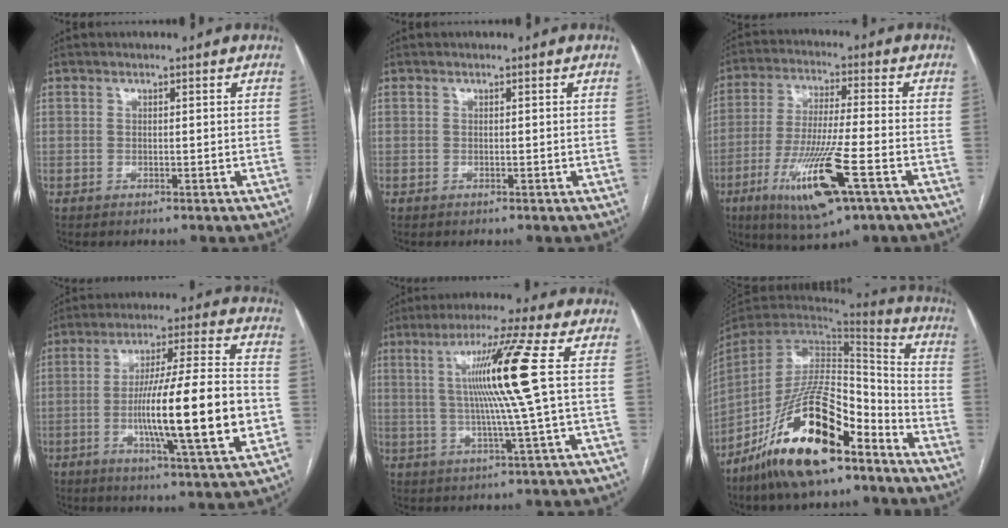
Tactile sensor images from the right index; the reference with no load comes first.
{"total": 0.0}
{"total": 14.4, "force": [-6.4, 1.5, 12.8], "torque": [-0.255, -0.028, -0.107]}
{"total": 19.0, "force": [-3.3, 0.8, 18.7], "torque": [-0.302, -0.002, -0.051]}
{"total": 11.3, "force": [1.8, -2.7, 10.8], "torque": [-0.190, 0.004, 0.037]}
{"total": 21.3, "force": [-13.4, 6.3, 15.3], "torque": [-0.297, -0.011, -0.237]}